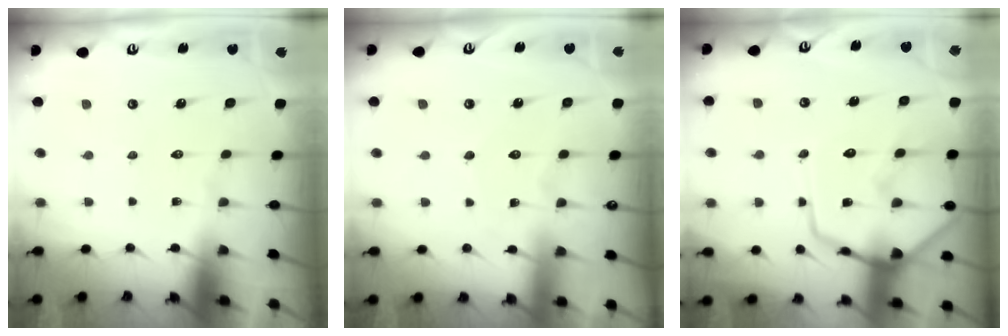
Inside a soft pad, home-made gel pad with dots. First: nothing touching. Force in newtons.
{"total": 3.0, "press": 2.9, "slide": 0.4}
{"total": 14.6, "press": 14.5, "slide": 1.4}